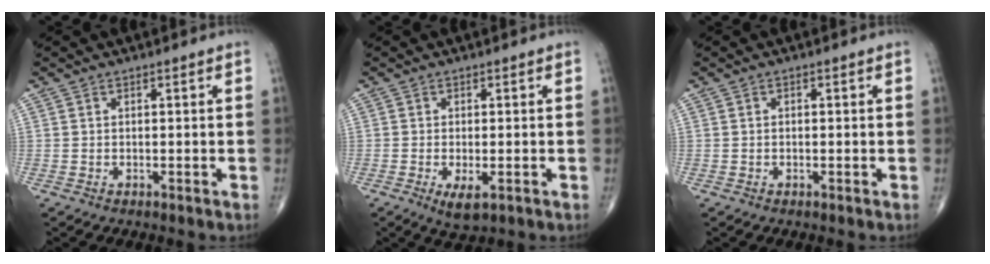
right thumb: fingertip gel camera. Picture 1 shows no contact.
{"total": 3.6, "force": [-1.3, 1.3, 3.1], "torque": [-0.059, -0.010, -0.020]}
{"total": 0.0}